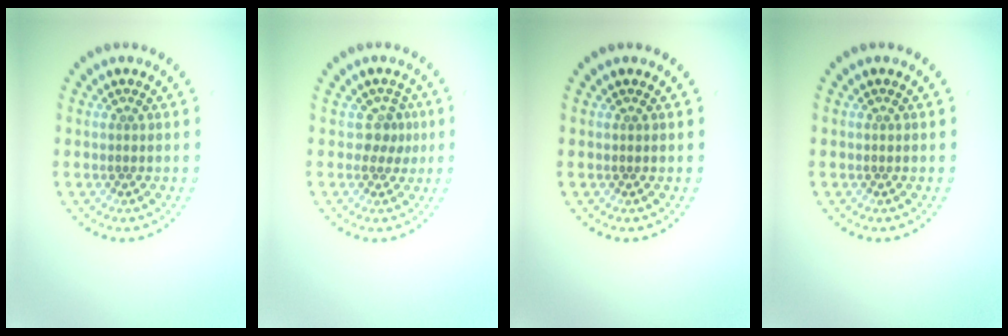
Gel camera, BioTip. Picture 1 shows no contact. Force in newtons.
{"total": 1.6, "press": 1.3, "slide": 1.0}
{"total": 0.0}
{"total": 0.0}